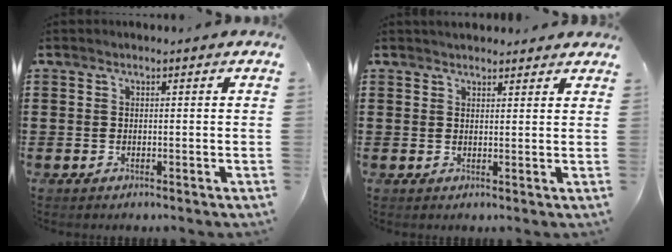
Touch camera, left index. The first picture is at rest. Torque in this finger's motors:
{"motor_torque": [2.14, 0.00, 0.29, 0.02]}